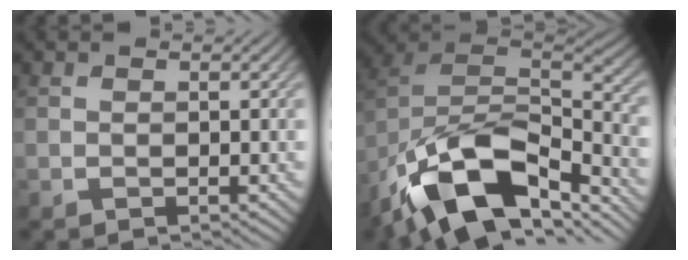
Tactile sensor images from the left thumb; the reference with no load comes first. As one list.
[{"total": 17.3, "force": [-11.2, 7.9, 10.6], "torque": [-0.246, -0.029, -0.196]}]